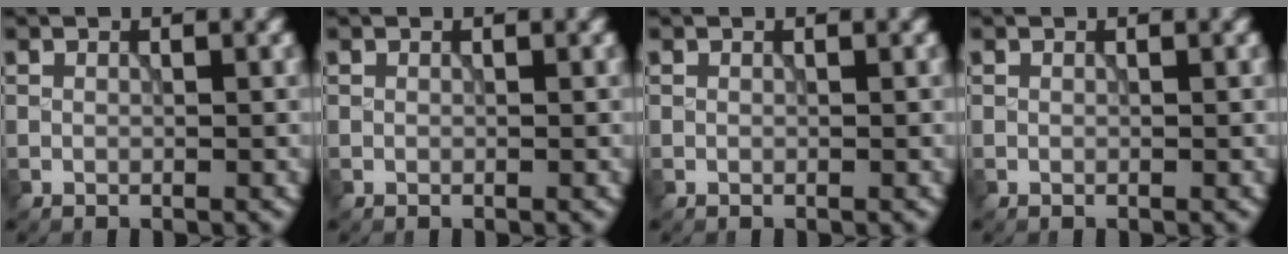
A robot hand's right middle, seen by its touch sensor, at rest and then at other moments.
{"total": 0.0}
{"total": 0.0}
{"total": 0.0}